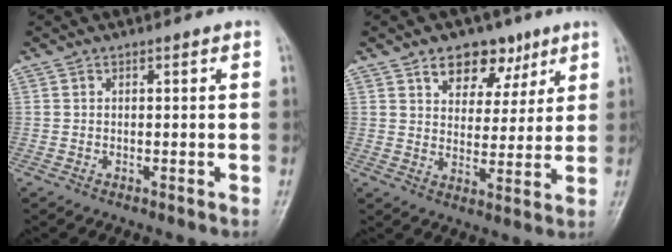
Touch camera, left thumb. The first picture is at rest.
{"total": 9.4, "force": [5.6, 6.3, 4.2], "torque": [-0.022, -0.022, 0.086]}